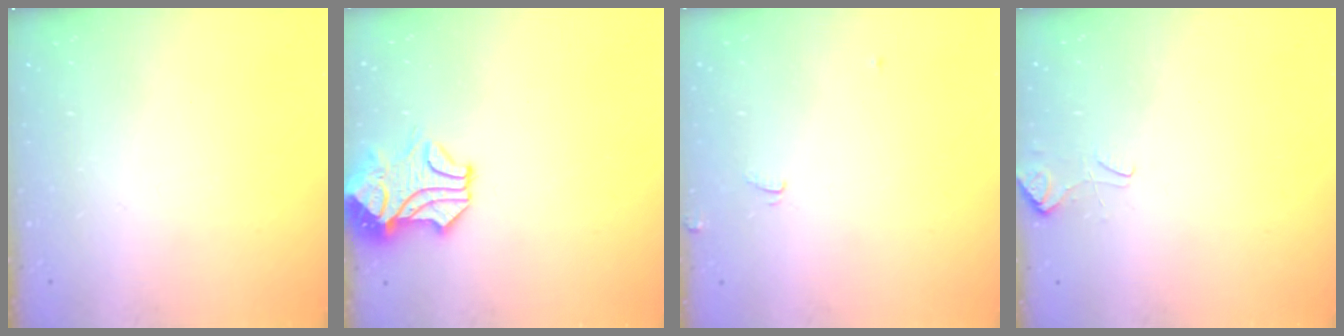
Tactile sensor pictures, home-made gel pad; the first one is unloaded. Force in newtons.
{"total": 0.8, "press": 0.3, "slide": 0.7}
{"total": 2.7, "press": 2.7, "slide": 0.3}
{"total": 3.4, "press": 3.3, "slide": 0.6}